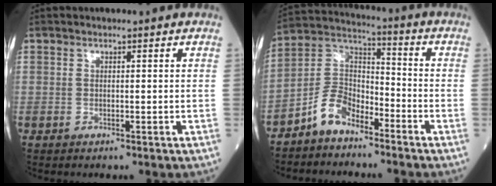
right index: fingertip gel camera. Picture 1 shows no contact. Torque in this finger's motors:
{"motor_torque": [0.38, -0.04, -0.01, -0.13]}